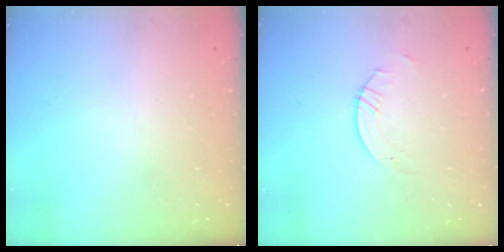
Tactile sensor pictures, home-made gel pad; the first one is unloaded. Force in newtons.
{"total": 0.8, "press": 0.8, "slide": 0.2}